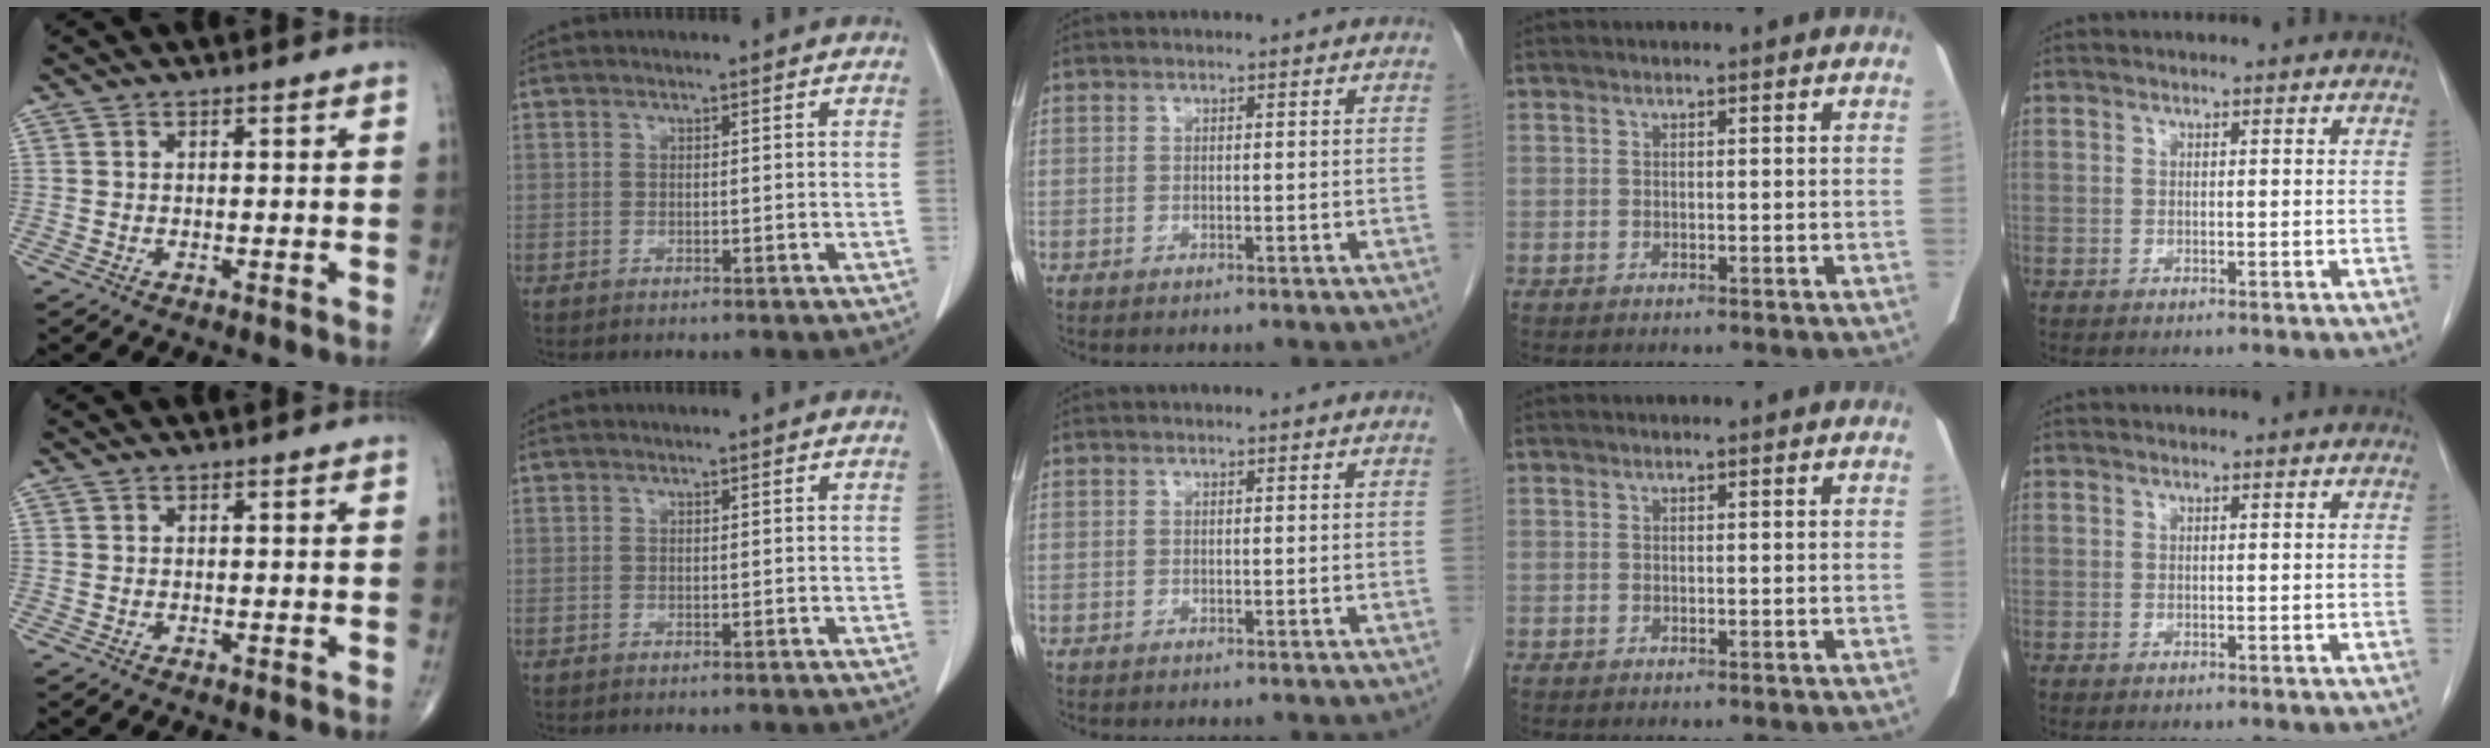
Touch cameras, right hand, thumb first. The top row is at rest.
{}